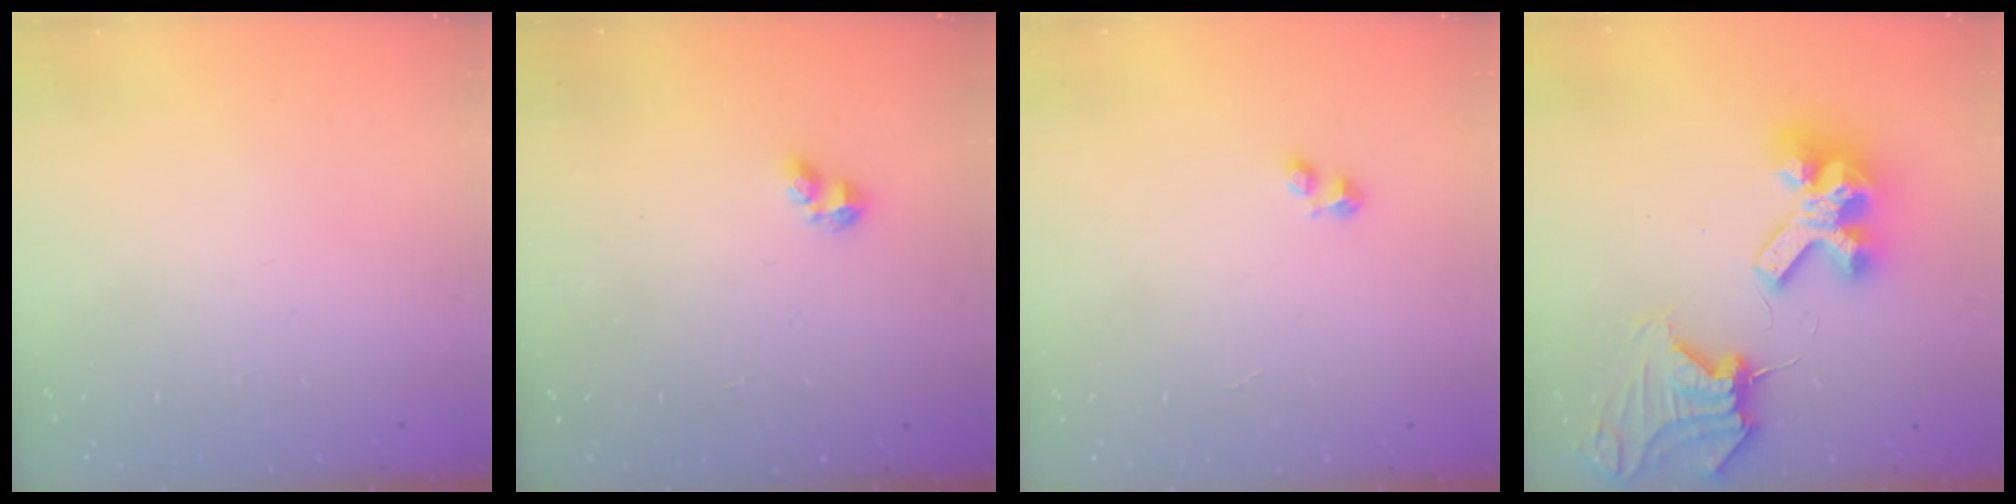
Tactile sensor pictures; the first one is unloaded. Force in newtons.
{"total": 2.3, "press": 2.2, "slide": 0.6}
{"total": 2.4, "press": 2.4, "slide": 0.4}
{"total": 16.5, "press": 16.4, "slide": 1.7}